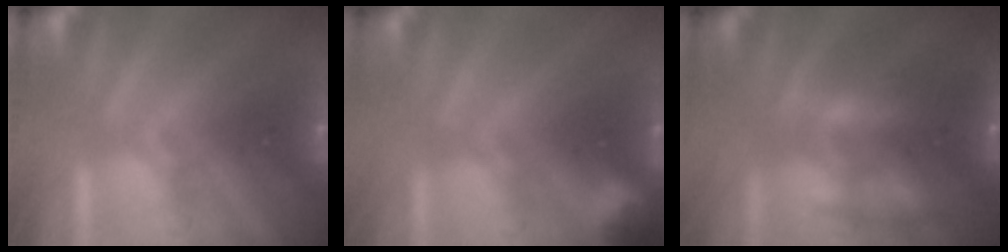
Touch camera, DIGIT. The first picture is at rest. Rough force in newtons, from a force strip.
{"total": 2.8}
{"total": 7.3}